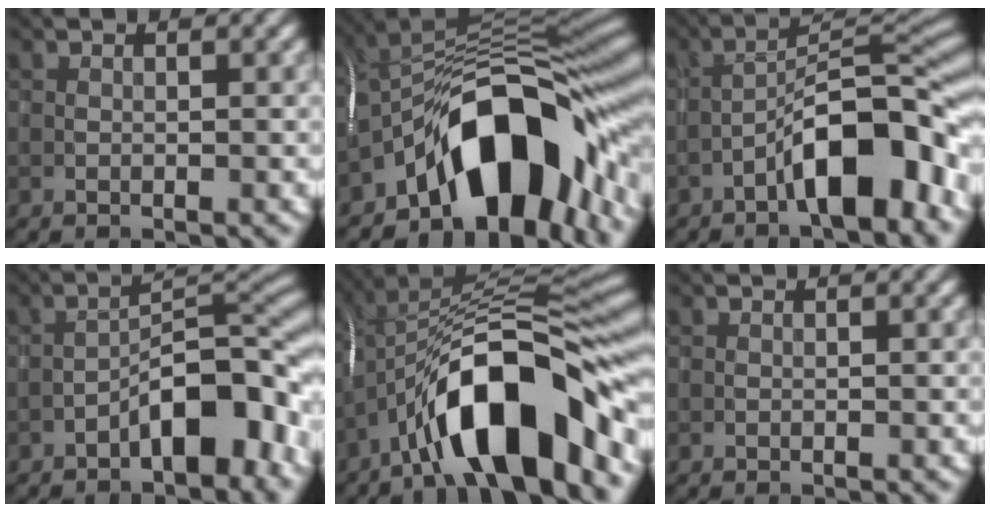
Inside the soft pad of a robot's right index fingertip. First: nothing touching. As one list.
[{"total": 13.2, "force": [-6.1, 6.4, 9.8], "torque": [-0.122, 0.021, -0.111]}, {"total": 9.5, "force": [-4.5, 2.9, 7.8], "torque": [-0.107, 0.028, -0.077]}, {"total": 7.6, "force": [-3.8, 2.8, 5.9], "torque": [-0.076, 0.027, -0.066]}, {"total": 13.7, "force": [-6.5, 4.3, 11.2], "torque": [-0.171, 0.019, -0.113]}, {"total": 0.0}]